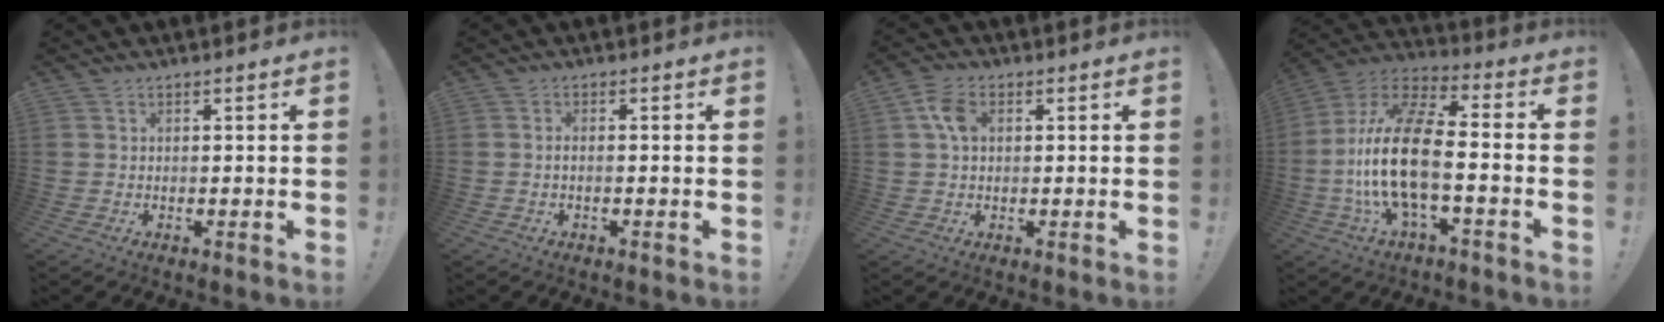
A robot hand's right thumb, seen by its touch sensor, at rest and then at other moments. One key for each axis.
{"total": 1.7, "fx": -0.4, "fy": 0.2, "fz": 1.6, "tx": -0.030, "ty": 0.003, "tz": -0.007}
{"total": 6.1, "fx": 1.3, "fy": 4.0, "fz": 4.4, "tx": -0.086, "ty": 0.008, "tz": 0.025}
{"total": 21.1, "fx": -3.1, "fy": 8.8, "fz": 19.0, "tx": -0.384, "ty": 0.019, "tz": -0.056}